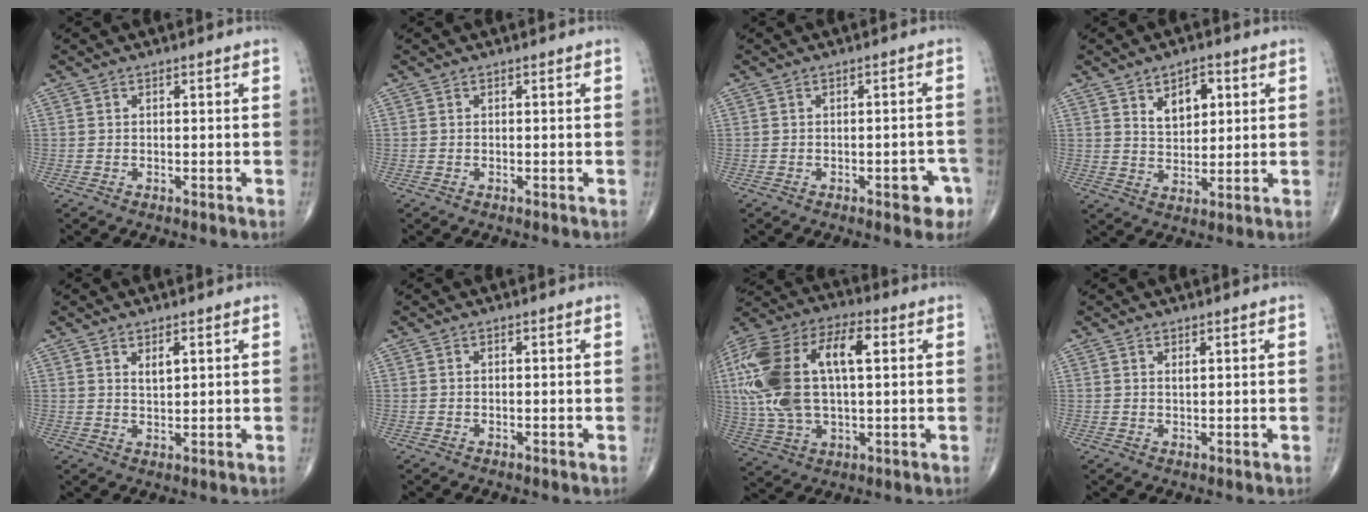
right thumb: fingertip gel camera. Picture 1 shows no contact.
{"total": 0.0}
{"total": 4.4, "force": [-2.1, 2.0, 3.3], "torque": [-0.022, 0.016, -0.021]}
{"total": 7.3, "force": [3.1, 4.3, 5.1], "torque": [-0.057, -0.018, 0.053]}
{"total": 2.9, "force": [1.4, 1.2, 2.2], "torque": [-0.032, -0.010, 0.026]}
{"total": 0.0}
{"total": 24.5, "force": [4.4, 12.2, 20.8], "torque": [-0.455, 0.025, 0.075]}
{"total": 1.1, "force": [0.7, 0.4, 0.8], "torque": [-0.013, -0.001, 0.013]}